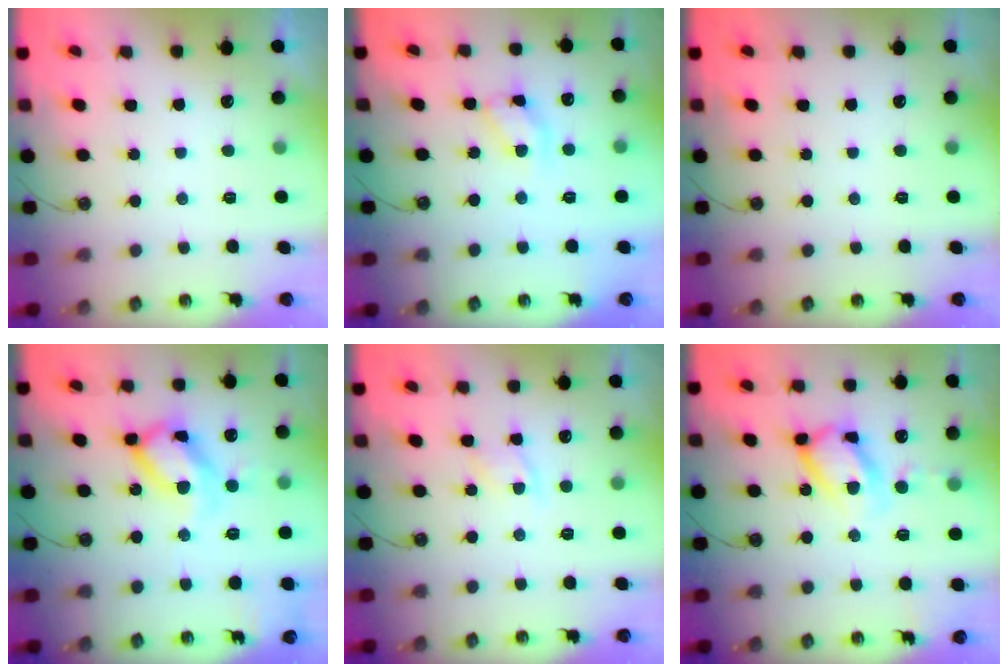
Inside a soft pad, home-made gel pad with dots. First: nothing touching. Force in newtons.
{"total": 12.3, "press": 12.3, "slide": 0.9}
{"total": 0.0}
{"total": 17.9, "press": 17.8, "slide": 1.4}
{"total": 6.5, "press": 6.5, "slide": 0.8}
{"total": 11.8, "press": 11.6, "slide": 1.9}